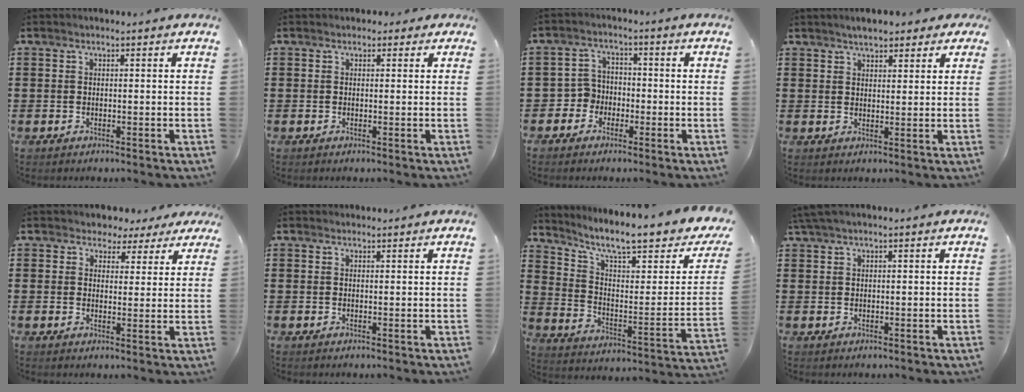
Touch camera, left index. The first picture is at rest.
{"total": 1.1, "force": [0.3, 1.0, 0.3], "torque": [-0.002, 0.004, 0.003]}
{"total": 3.7, "force": [-2.2, 2.8, 0.8], "torque": [-0.034, 0.003, -0.050]}
{"total": 3.3, "force": [2.8, 1.2, 1.2], "torque": [-0.032, 0.005, 0.051]}
{"total": 3.1, "force": [2.1, 2.2, 0.2], "torque": [-0.014, -0.001, 0.035]}
{"total": 0.6, "force": [0.6, 0.3, 0.0], "torque": [-0.002, 0.001, 0.012]}
{"total": 8.9, "force": [6.8, 1.1, 5.5], "torque": [-0.111, -0.060, 0.107]}
{"total": 1.5, "force": [1.0, 0.0, 1.1], "torque": [-0.023, 0.000, 0.020]}